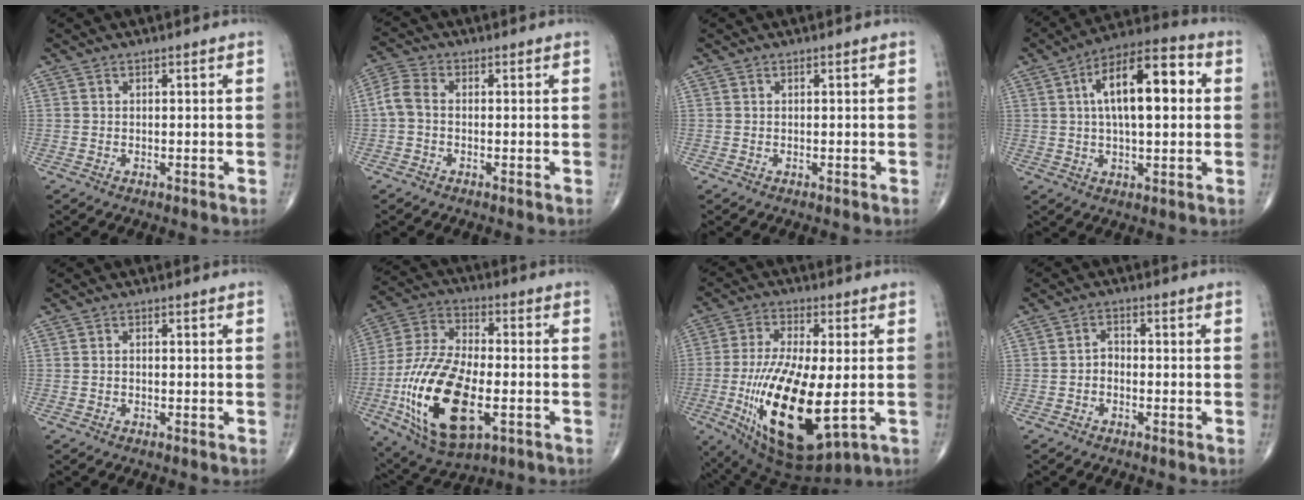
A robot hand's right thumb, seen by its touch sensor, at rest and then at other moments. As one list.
[{"total": 4.2, "force": [-0.5, 2.7, 3.2], "torque": [-0.074, 0.012, -0.021]}, {"total": 0.0}, {"total": 16.5, "force": [3.0, 7.0, 14.6], "torque": [-0.221, 0.024, 0.041]}, {"total": 0.6, "force": [-0.2, 0.4, 0.4], "torque": [-0.008, 0.002, -0.007]}, {"total": 22.6, "force": [-5.9, 10.9, 19.0], "torque": [-0.383, 0.007, -0.095]}, {"total": 21.9, "force": [-4.0, 8.4, 19.8], "torque": [-0.402, -0.027, -0.050]}, {"total": 2.4, "force": [-1.0, 1.7, 1.4], "torque": [-0.016, 0.014, -0.023]}]